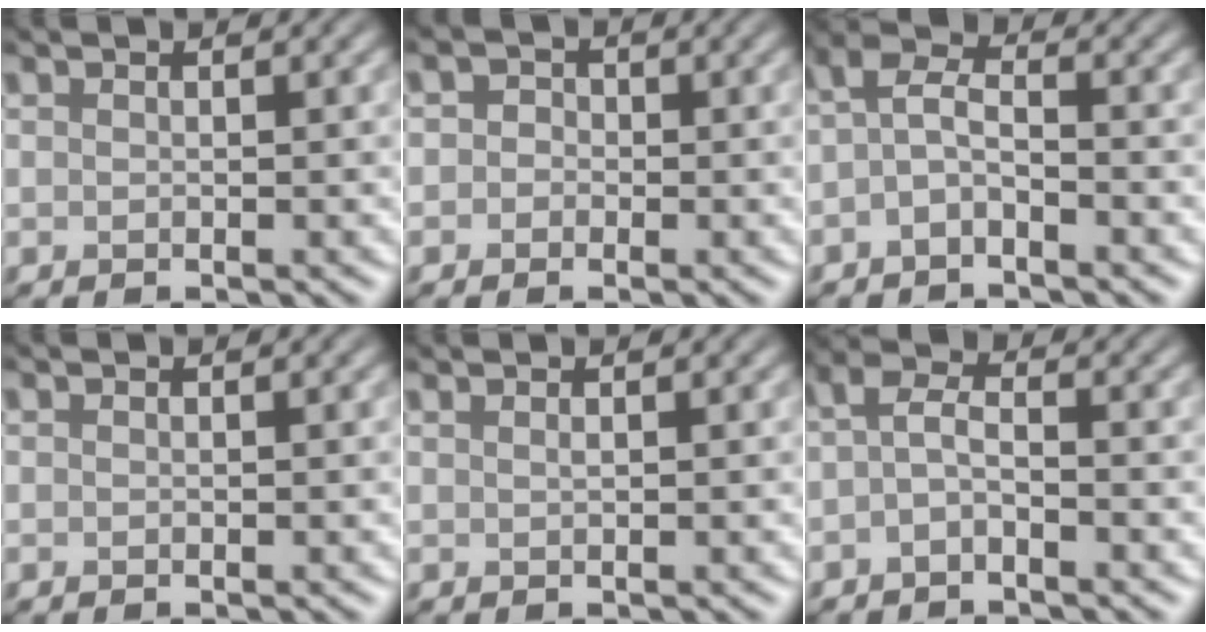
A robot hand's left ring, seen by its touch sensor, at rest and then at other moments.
{"total": 1.5, "force": [0.0, 1.5, 0.5], "torque": [0.013, 0.002, -0.020]}
{"total": 2.4, "force": [-0.9, 1.0, 2.0], "torque": [-0.042, 0.008, -0.029]}
{"total": 0.0}
{"total": 0.8, "force": [0.5, 0.3, 0.5], "torque": [-0.005, 0.001, 0.005]}
{"total": 2.1, "force": [-0.8, 0.8, 1.8], "torque": [-0.039, 0.005, -0.023]}